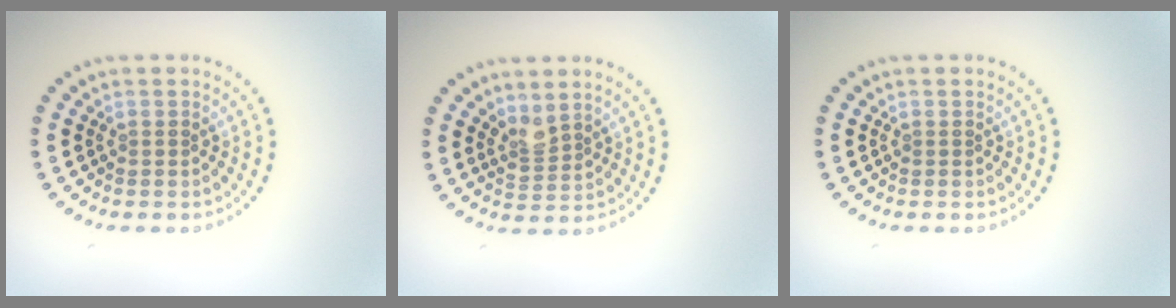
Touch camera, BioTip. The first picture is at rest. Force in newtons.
{"total": 2.0, "press": 1.5, "slide": 1.3}
{"total": 0.0}